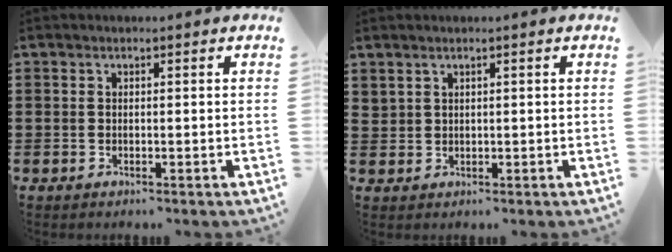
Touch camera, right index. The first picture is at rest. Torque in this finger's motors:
{"motor_torque": [0.47, 0.93, 0.11, 0.10]}